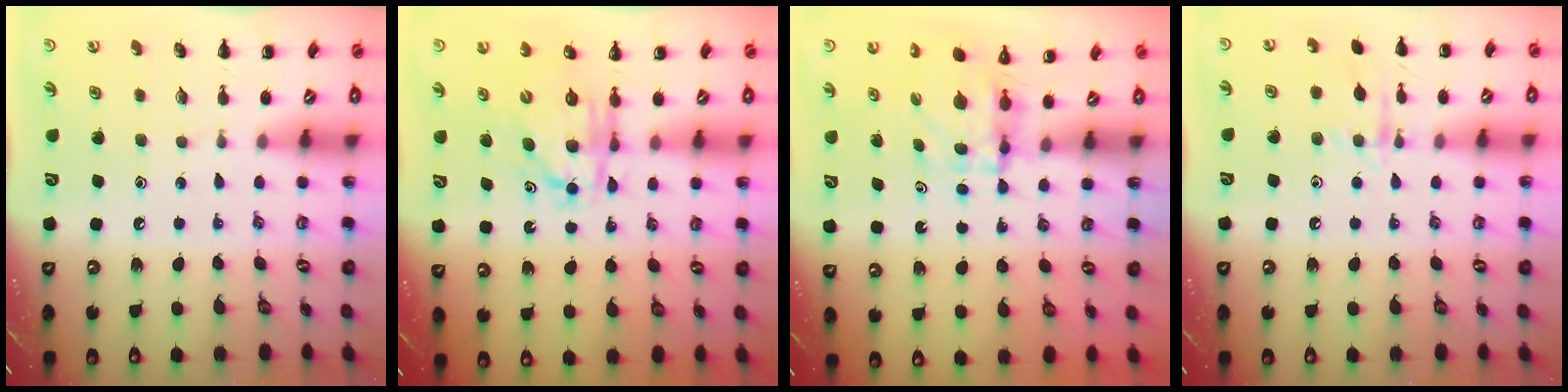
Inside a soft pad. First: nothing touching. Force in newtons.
{"total": 6.3, "press": 6.2, "slide": 0.9}
{"total": 3.9, "press": 3.9, "slide": 0.3}
{"total": 8.1, "press": 7.9, "slide": 1.5}